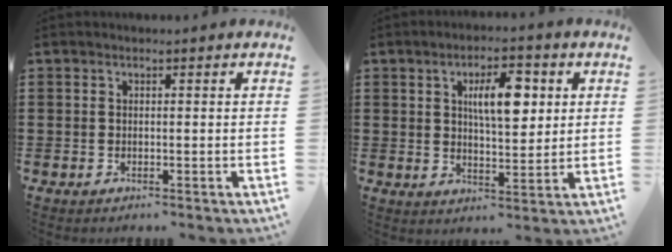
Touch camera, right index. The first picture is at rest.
{"total": 7.6, "force": [2.4, 3.0, 6.6], "torque": [-0.111, 0.001, 0.034]}